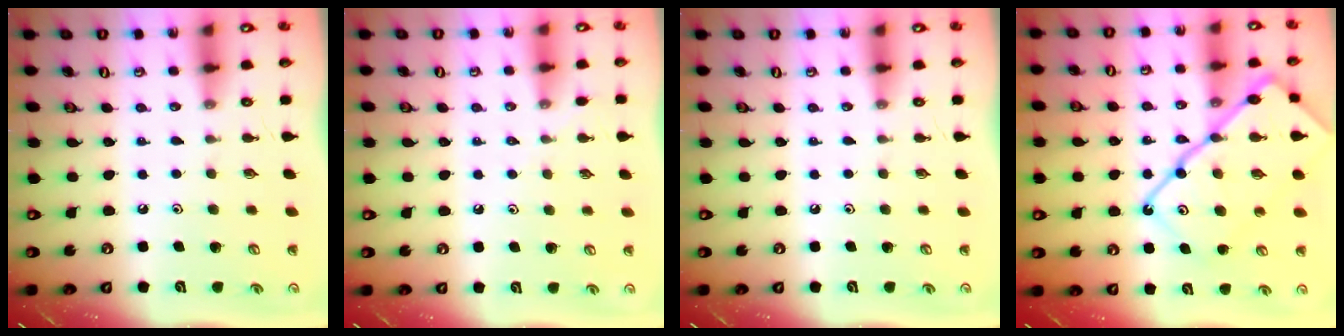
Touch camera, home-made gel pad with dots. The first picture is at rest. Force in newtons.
{"total": 3.3, "press": 3.2, "slide": 0.6}
{"total": 0.0}
{"total": 21.4, "press": 21.3, "slide": 2.3}